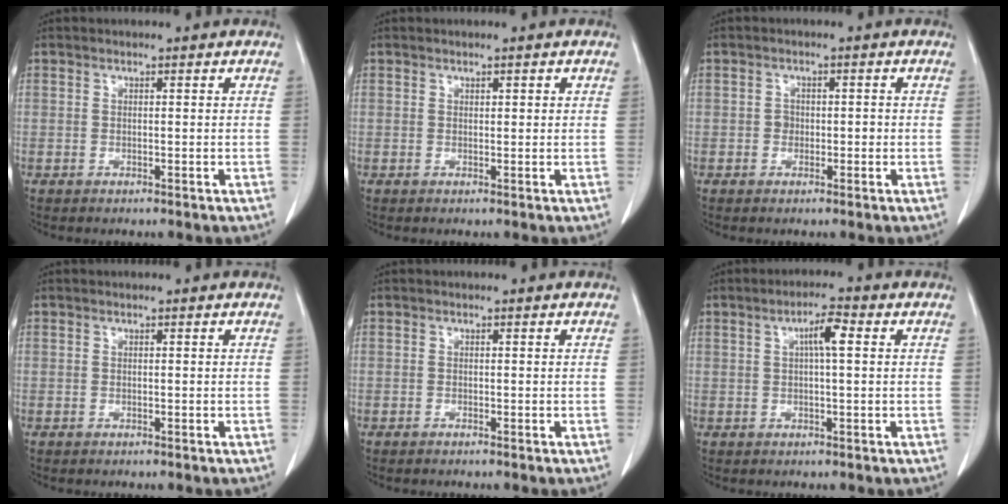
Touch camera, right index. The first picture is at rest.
{"total": 0.7, "force": [0.3, 0.4, 0.5], "torque": [-0.004, 0.000, 0.005]}
{"total": 1.7, "force": [-0.3, 1.4, 0.9], "torque": [-0.012, 0.005, -0.006]}
{"total": 0.0}
{"total": 0.0}
{"total": 3.9, "force": [1.0, 0.5, 3.8], "torque": [-0.067, 0.008, 0.015]}